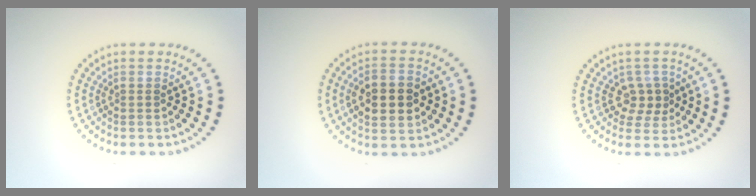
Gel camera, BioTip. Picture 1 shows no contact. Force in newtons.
{"total": 5.2, "press": 5.2, "slide": 0.2}
{"total": 2.1, "press": 1.8, "slide": 1.2}